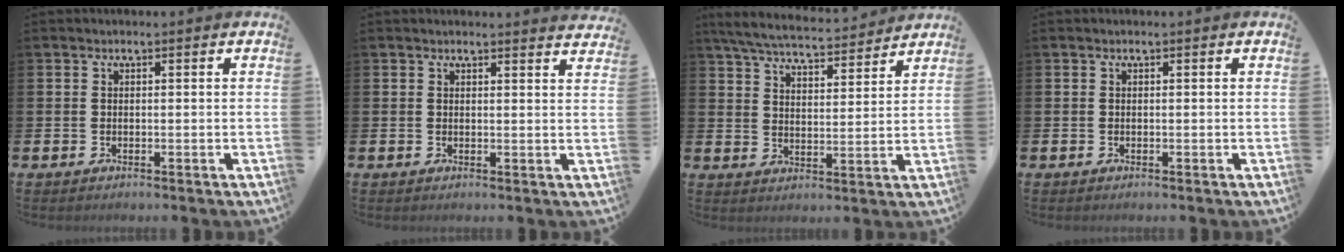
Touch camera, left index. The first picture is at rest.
{"total": 1.7, "force": [1.7, -0.1, 0.0], "torque": [0.012, -0.014, 0.028]}
{"total": 6.1, "force": [5.9, 0.8, 1.5], "torque": [-0.051, -0.037, 0.102]}
{"total": 0.0}